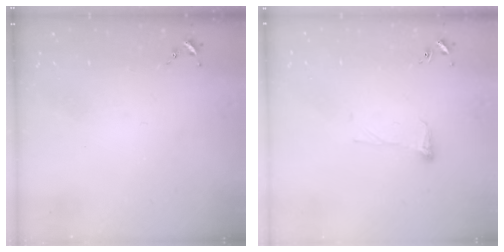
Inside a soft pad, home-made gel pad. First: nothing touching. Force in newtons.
{"total": 5.5, "press": 5.5, "slide": 0.7}